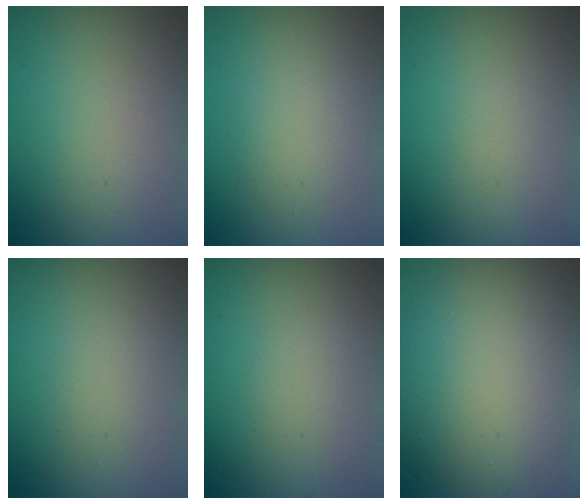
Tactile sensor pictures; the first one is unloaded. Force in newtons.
{"total": 2.2, "press": 2.2, "slide": 0.2}
{"total": 0.6, "press": 0.6, "slide": 0.1}
{"total": 1.3, "press": 1.2, "slide": 0.1}
{"total": 1.1, "press": 1.1, "slide": 0.0}
{"total": 10.7, "press": 10.7, "slide": 0.5}